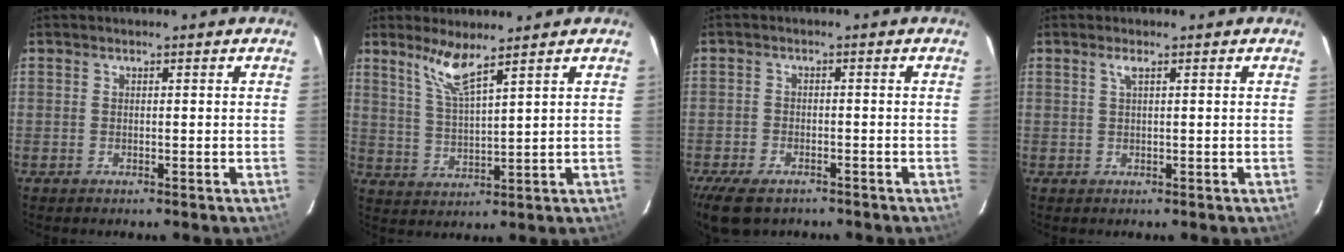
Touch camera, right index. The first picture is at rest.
{"total": 6.2, "force": [4.7, 0.1, 4.1], "torque": [-0.084, -0.003, 0.098]}
{"total": 8.1, "force": [-5.8, 4.1, 3.9], "torque": [-0.102, -0.012, -0.101]}
{"total": 1.1, "force": [0.5, -0.2, 1.0], "torque": [-0.020, 0.002, 0.010]}